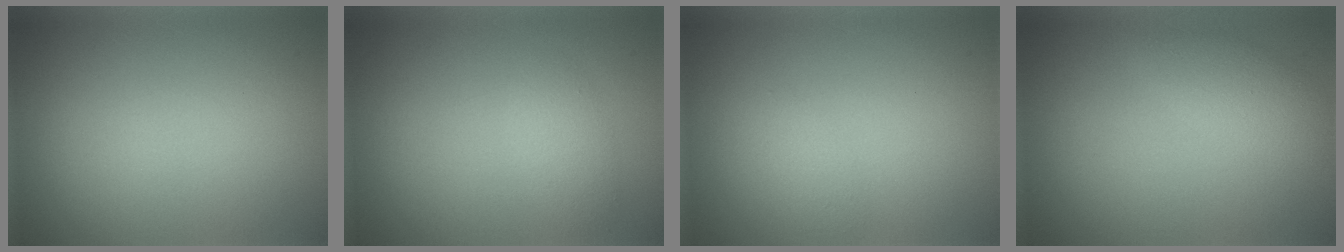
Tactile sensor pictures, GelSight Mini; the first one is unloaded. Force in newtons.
{"total": 1.5, "press": 1.5, "slide": 0.0}
{"total": 1.1, "press": 1.1, "slide": 0.1}
{"total": 2.2, "press": 2.2, "slide": 0.2}